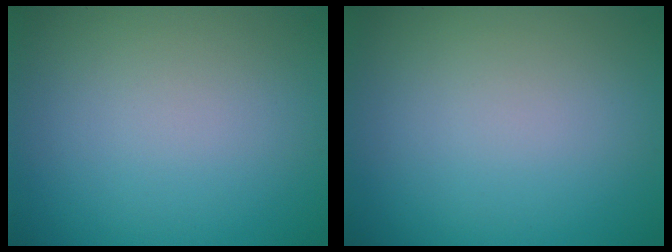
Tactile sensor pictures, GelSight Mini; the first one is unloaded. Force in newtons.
{"total": 0.0}